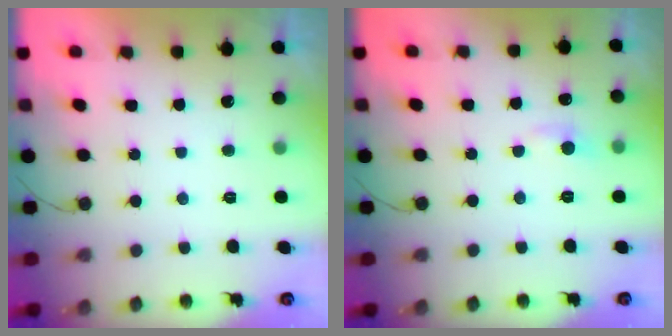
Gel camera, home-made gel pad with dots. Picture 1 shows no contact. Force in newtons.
{"total": 5.4, "press": 5.4, "slide": 0.8}